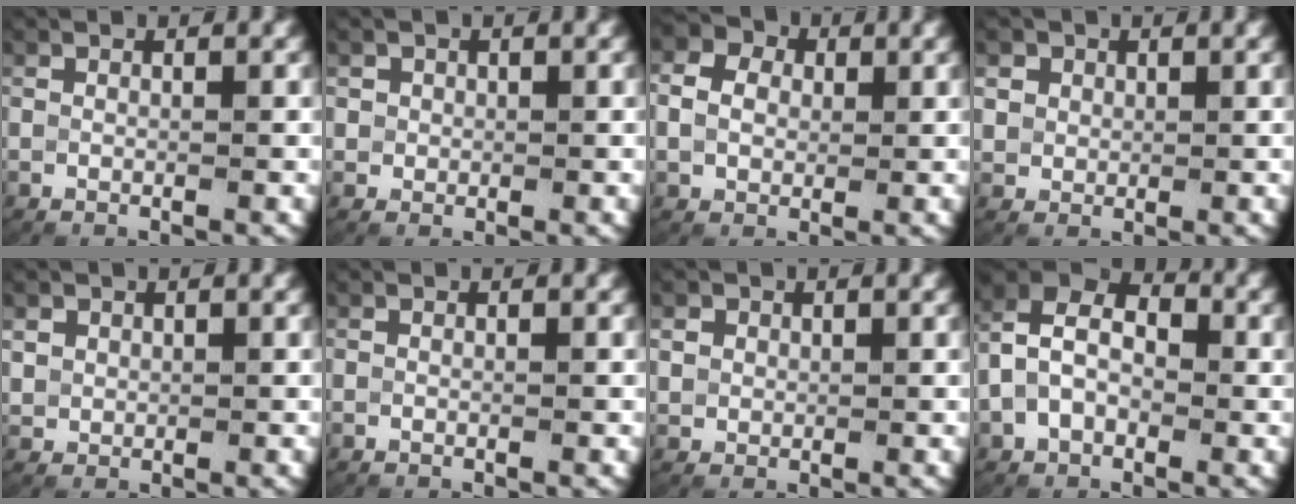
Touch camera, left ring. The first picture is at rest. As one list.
[{"total": 2.2, "force": [0.6, 2.0, 0.7], "torque": [-0.018, -0.001, 0.011]}, {"total": 5.3, "force": [1.6, 4.3, 2.5], "torque": [-0.053, 0.006, 0.019]}, {"total": 3.3, "force": [1.1, 2.8, 1.2], "torque": [-0.038, -0.009, 0.026]}, {"total": 2.1, "force": [0.8, 1.8, 0.8], "torque": [-0.030, -0.009, 0.025]}, {"total": 0.0}, {"total": 2.4, "force": [0.7, 2.1, 0.9], "torque": [-0.029, -0.007, 0.019]}, {"total": 9.2, "force": [1.5, 7.3, 5.4], "torque": [-0.105, 0.004, 0.008]}]